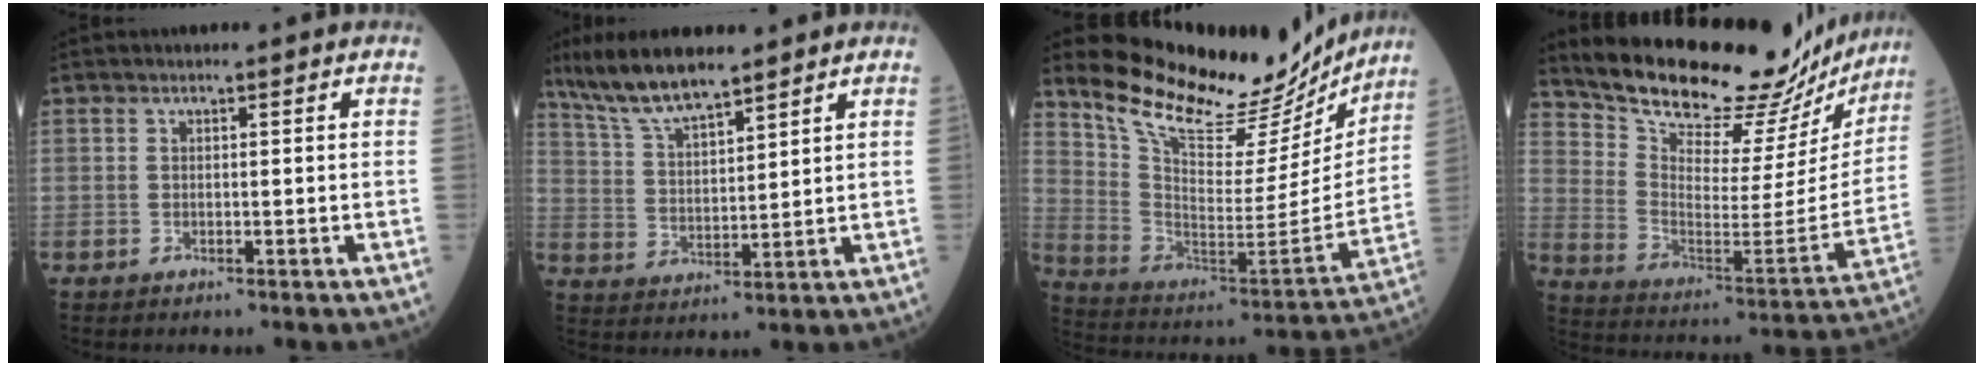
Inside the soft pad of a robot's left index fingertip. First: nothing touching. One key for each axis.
{"total": 9.6, "fx": 8.0, "fy": 1.6, "fz": 5.1, "tx": -0.109, "ty": 0.009, "tz": 0.157}
{"total": 22.5, "fx": 20.4, "fy": 5.6, "fz": 7.7, "tx": -0.132, "ty": -0.046, "tz": 0.309}
{"total": 26.0, "fx": 23.8, "fy": 6.7, "fz": 8.1, "tx": -0.135, "ty": -0.068, "tz": 0.325}